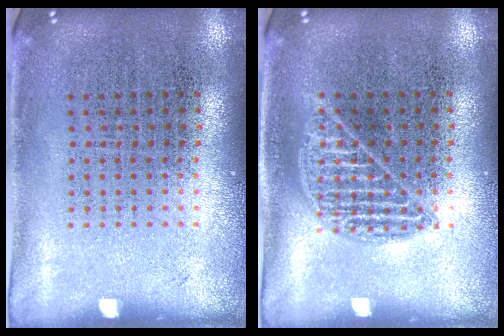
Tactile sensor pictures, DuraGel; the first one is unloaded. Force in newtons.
{"total": 0.9, "press": 0.9, "slide": 0.1}